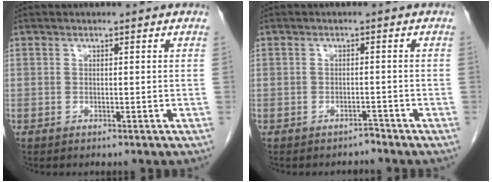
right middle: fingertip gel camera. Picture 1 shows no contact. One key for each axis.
{"total": 1.2, "fx": -1.2, "fy": 0.3, "fz": -0.1, "tx": 0.003, "ty": -0.002, "tz": -0.017}